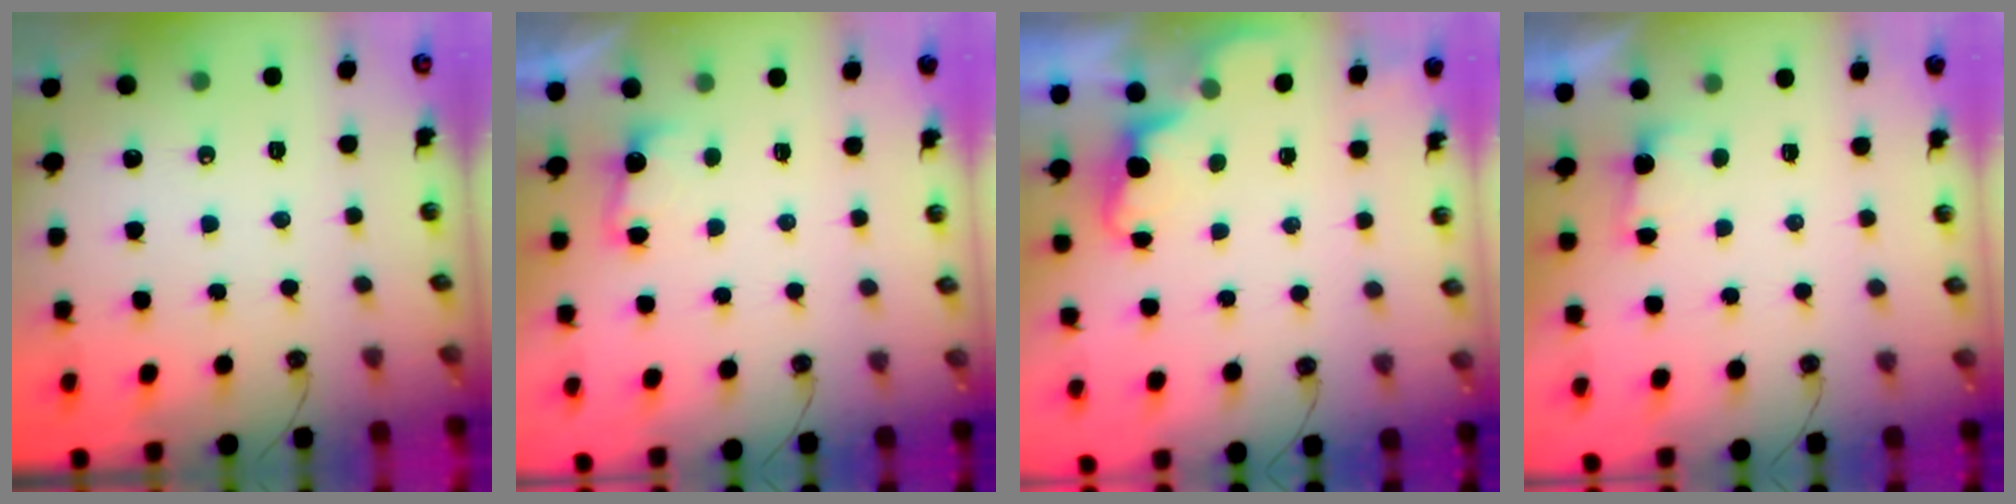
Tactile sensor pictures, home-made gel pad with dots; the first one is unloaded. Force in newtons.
{"total": 3.1, "press": 3.0, "slide": 1.0}
{"total": 1.6, "press": 1.3, "slide": 0.8}
{"total": 0.8, "press": 0.4, "slide": 0.7}